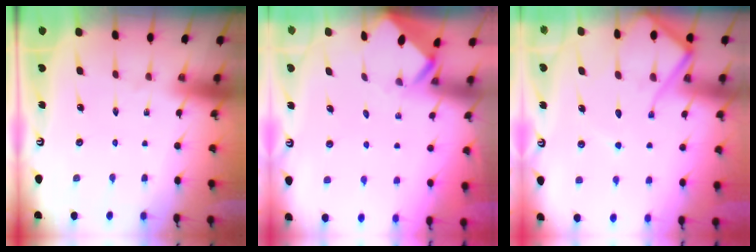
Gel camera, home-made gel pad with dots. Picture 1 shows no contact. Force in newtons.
{"total": 3.6, "press": 3.6, "slide": 0.3}
{"total": 11.9, "press": 11.8, "slide": 1.1}